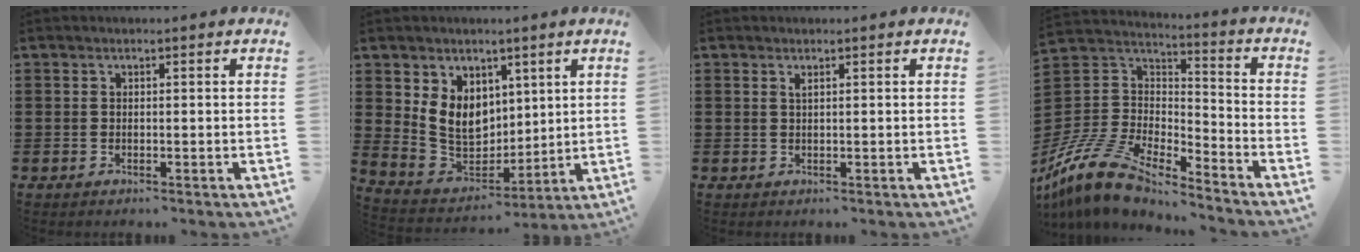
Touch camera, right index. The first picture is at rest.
{"total": 8.6, "force": [3.3, 6.9, 3.8], "torque": [-0.106, -0.008, 0.066]}
{"total": 0.7, "force": [0.4, 0.1, 0.5], "torque": [-0.013, 0.000, 0.009]}
{"total": 11.6, "force": [-10.3, 2.9, 4.4], "torque": [-0.120, 0.007, -0.215]}